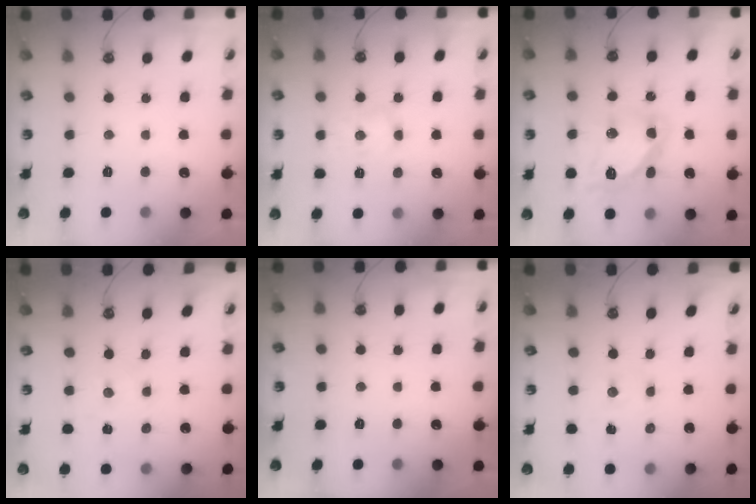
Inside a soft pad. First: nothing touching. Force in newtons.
{"total": 5.9, "press": 5.8, "slide": 0.9}
{"total": 13.2, "press": 13.1, "slide": 1.6}
{"total": 0.0}
{"total": 0.0}
{"total": 1.4, "press": 1.4, "slide": 0.3}